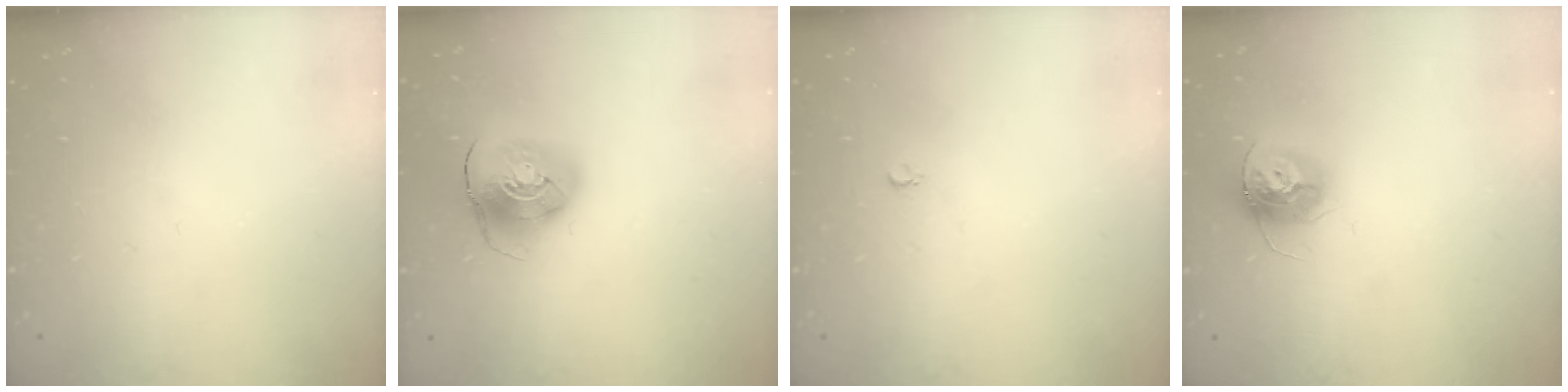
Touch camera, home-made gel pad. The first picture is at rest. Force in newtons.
{"total": 9.7, "press": 9.6, "slide": 1.4}
{"total": 2.6, "press": 2.6, "slide": 0.3}
{"total": 11.1, "press": 11.1, "slide": 0.5}